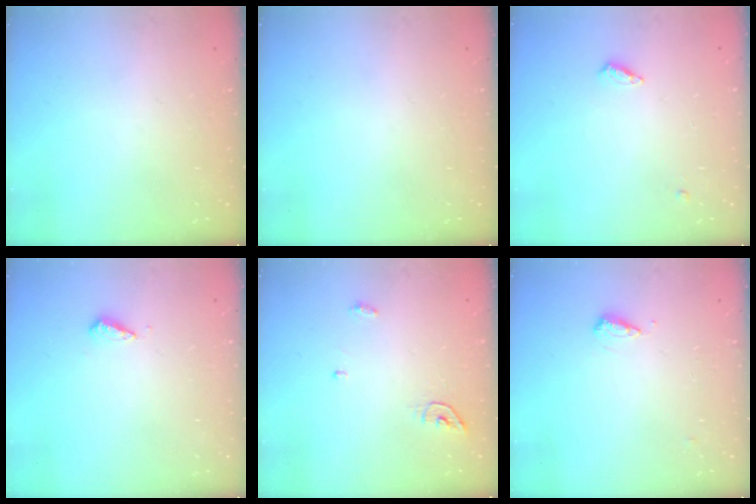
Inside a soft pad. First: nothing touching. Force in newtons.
{"total": 0.0}
{"total": 4.2, "press": 4.2, "slide": 0.5}
{"total": 2.8, "press": 2.8, "slide": 0.7}
{"total": 4.5, "press": 4.5, "slide": 0.2}
{"total": 8.3, "press": 8.3, "slide": 0.9}